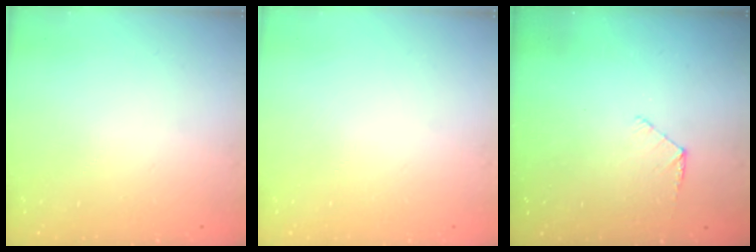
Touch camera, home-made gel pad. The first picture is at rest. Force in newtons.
{"total": 0.0}
{"total": 4.6, "press": 4.5, "slide": 0.4}